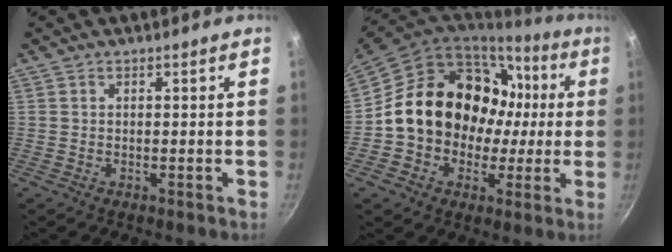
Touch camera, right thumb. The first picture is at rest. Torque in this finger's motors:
{"motor_torque": [1.59, 3.37, 1.03, -1.00, 0.30]}